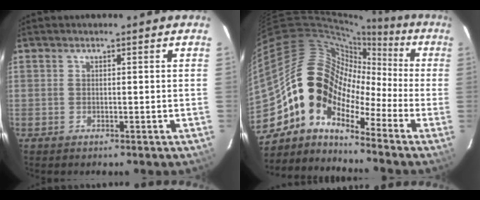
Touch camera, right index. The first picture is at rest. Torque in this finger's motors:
{"motor_torque": [1.26, -0.80, 1.05, 0.19]}